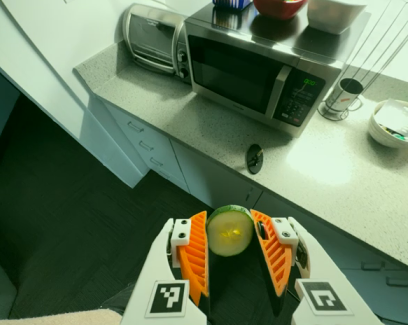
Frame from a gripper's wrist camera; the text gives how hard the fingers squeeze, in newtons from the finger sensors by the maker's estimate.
{"total": 9.6, "left": 10.2, "right": 9.0}